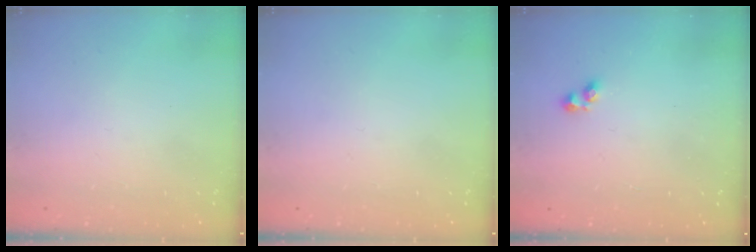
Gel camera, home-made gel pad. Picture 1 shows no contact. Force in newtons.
{"total": 0.0}
{"total": 1.9, "press": 1.9, "slide": 0.3}